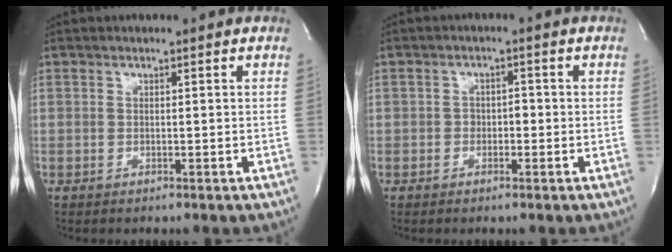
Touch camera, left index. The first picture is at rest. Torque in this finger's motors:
{"motor_torque": [-0.07, -0.09, 0.00, -0.01]}